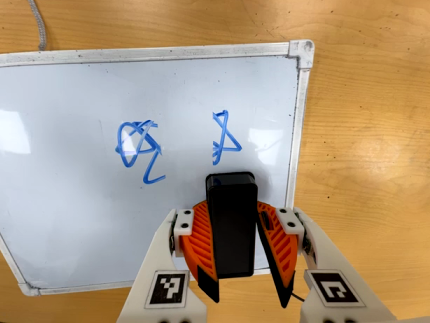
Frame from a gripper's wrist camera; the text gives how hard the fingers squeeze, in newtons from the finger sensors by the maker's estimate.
{"total": 7.7, "left": 8.6, "right": 6.9}